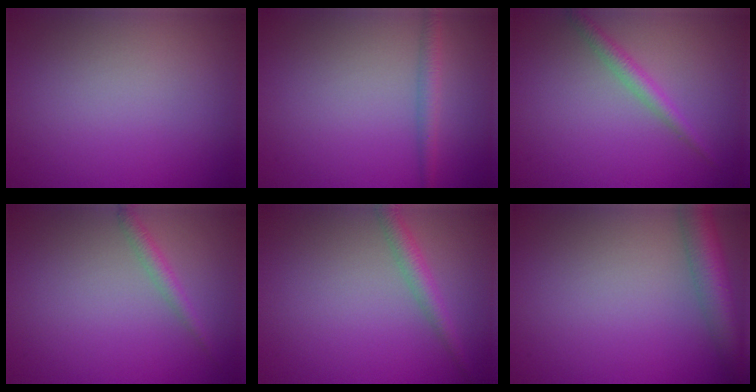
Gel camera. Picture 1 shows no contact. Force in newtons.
{"total": 1.8, "press": 1.8, "slide": 0.1}
{"total": 1.9, "press": 1.9, "slide": 0.1}
{"total": 1.4, "press": 1.4, "slide": 0.0}
{"total": 2.2, "press": 2.2, "slide": 0.1}
{"total": 5.1, "press": 5.1, "slide": 0.2}